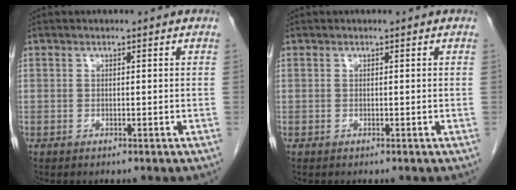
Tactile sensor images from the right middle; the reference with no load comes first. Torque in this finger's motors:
{"motor_torque": [0.00, 0.00, 0.00, 0.00]}